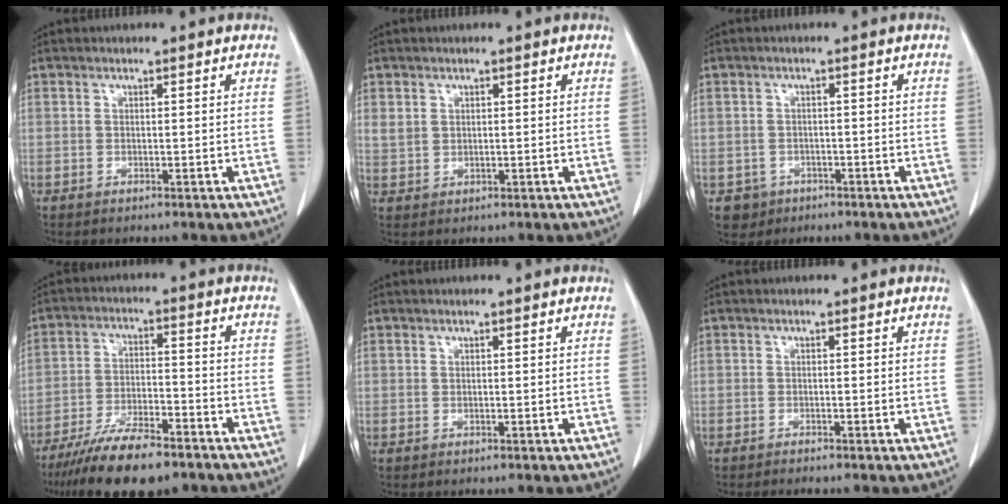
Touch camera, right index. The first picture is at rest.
{"total": 2.1, "force": [0.9, 1.7, 0.8], "torque": [-0.017, 0.006, 0.024]}
{"total": 3.1, "force": [-1.4, 2.7, 0.0], "torque": [0.005, 0.012, -0.017]}
{"total": 13.3, "force": [-10.4, 3.1, 7.7], "torque": [-0.134, -0.017, -0.176]}
{"total": 0.0}
{"total": 1.3, "force": [-1.2, -0.2, 0.5], "torque": [-0.005, 0.000, -0.015]}